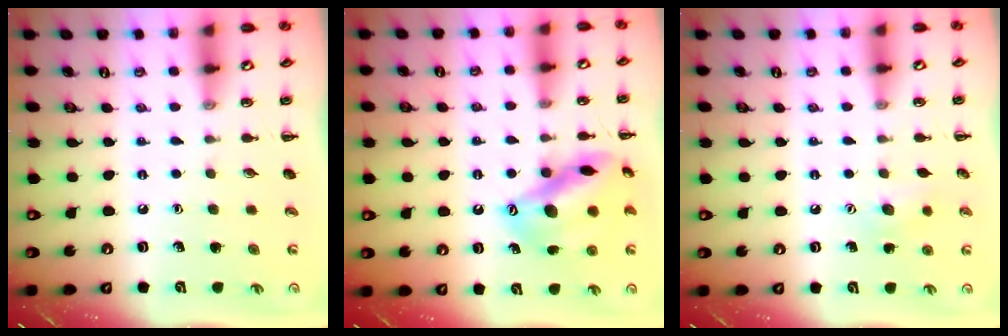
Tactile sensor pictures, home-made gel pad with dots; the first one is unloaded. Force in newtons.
{"total": 16.9, "press": 16.9, "slide": 0.9}
{"total": 7.6, "press": 7.4, "slide": 1.9}